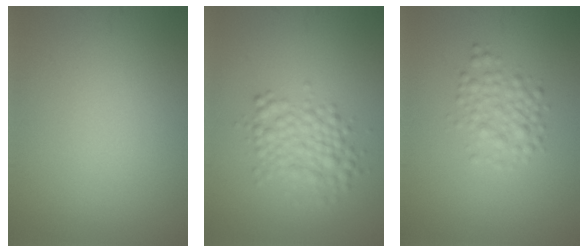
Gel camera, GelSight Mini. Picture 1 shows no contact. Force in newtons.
{"total": 3.8, "press": 3.8, "slide": 0.0}
{"total": 2.6, "press": 2.6, "slide": 0.0}